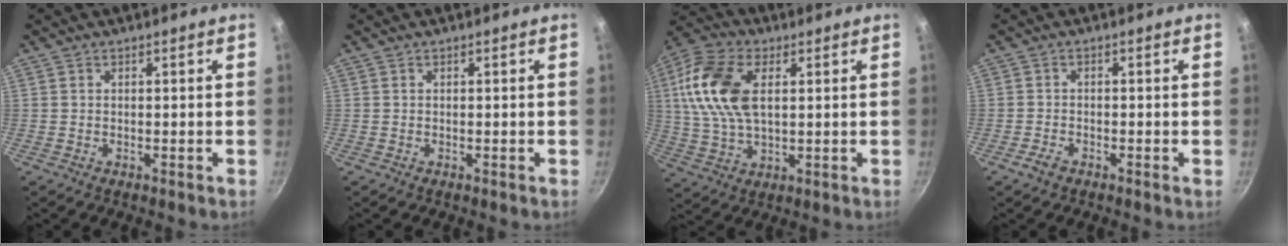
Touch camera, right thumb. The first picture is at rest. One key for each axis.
{"total": 0.0}
{"total": 15.2, "fx": 3.3, "fy": 8.9, "fz": 11.9, "tx": -0.226, "ty": 0.004, "tz": 0.057}
{"total": 2.0, "fx": -1.4, "fy": 0.8, "fz": 1.2, "tx": -0.030, "ty": 0.010, "tz": -0.032}